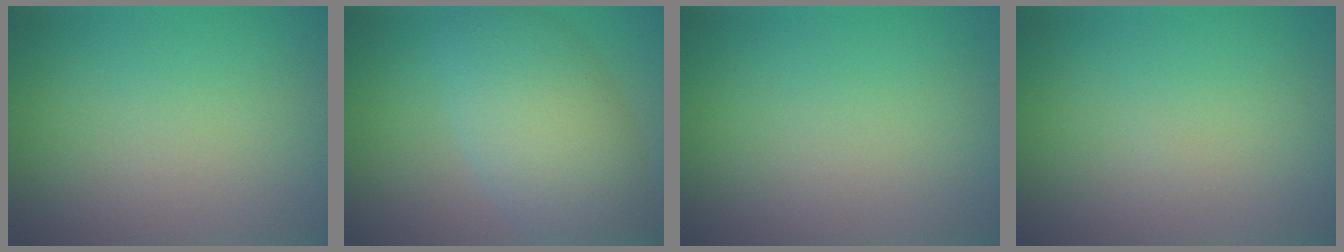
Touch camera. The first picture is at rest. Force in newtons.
{"total": 8.1, "press": 8.1, "slide": 0.3}
{"total": 0.0}
{"total": 0.0}